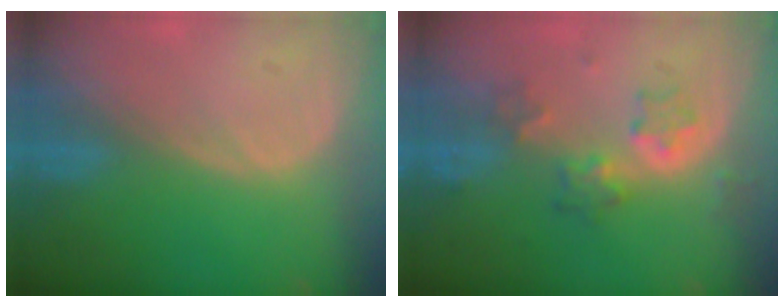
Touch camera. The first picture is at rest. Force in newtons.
{"total": 5.3, "press": 5.2, "slide": 0.9}